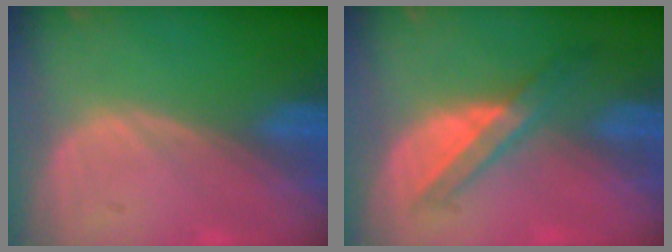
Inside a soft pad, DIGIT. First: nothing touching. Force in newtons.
{"total": 5.7, "press": 5.2, "slide": 2.4}